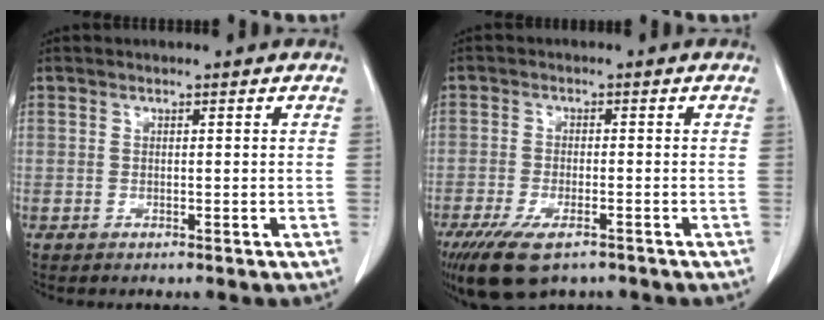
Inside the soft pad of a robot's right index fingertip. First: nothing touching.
{"total": 9.0, "force": [-6.0, 2.9, 5.9], "torque": [-0.104, -0.018, -0.097]}